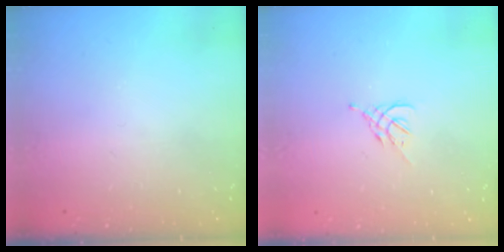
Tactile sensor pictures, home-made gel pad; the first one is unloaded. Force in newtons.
{"total": 2.6, "press": 2.5, "slide": 0.7}